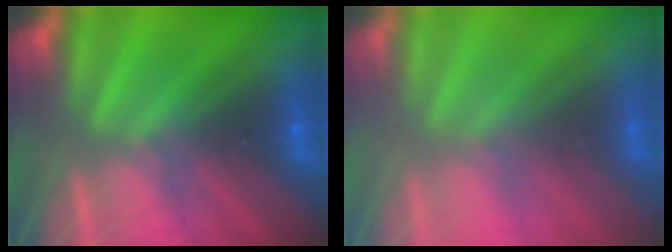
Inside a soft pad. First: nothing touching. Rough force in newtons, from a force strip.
{"total": 2.5}